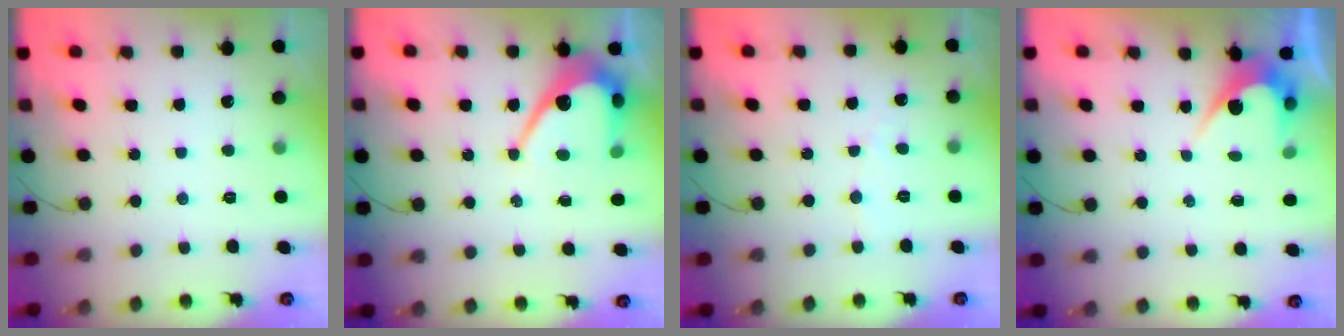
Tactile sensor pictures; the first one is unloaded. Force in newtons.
{"total": 8.9, "press": 8.9, "slide": 0.7}
{"total": 2.8, "press": 2.8, "slide": 0.2}
{"total": 3.5, "press": 3.5, "slide": 0.2}